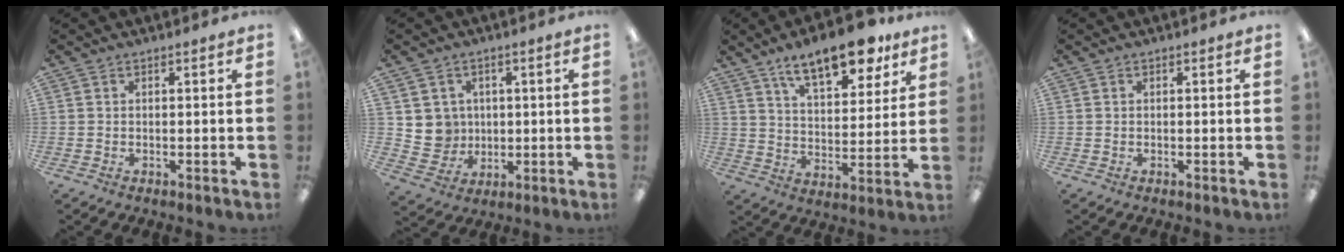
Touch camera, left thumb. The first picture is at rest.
{"total": 6.1, "force": [1.7, 5.9, 0.4], "torque": [-0.016, 0.001, 0.037]}
{"total": 15.3, "force": [11.2, 5.8, 8.6], "torque": [-0.131, -0.055, 0.191]}
{"total": 0.0}